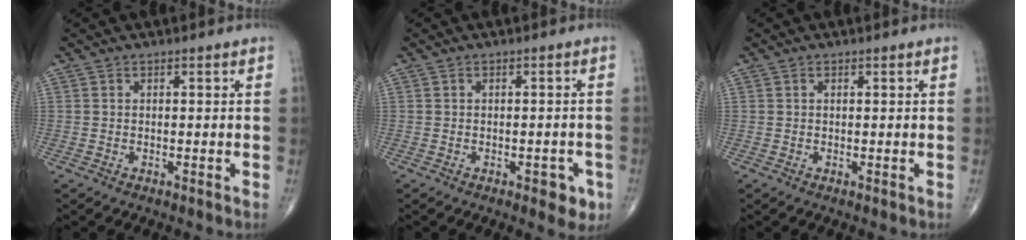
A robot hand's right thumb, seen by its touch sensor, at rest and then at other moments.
{"total": 4.0, "force": [-1.8, 1.9, 3.0], "torque": [-0.018, 0.004, -0.017]}
{"total": 0.0}